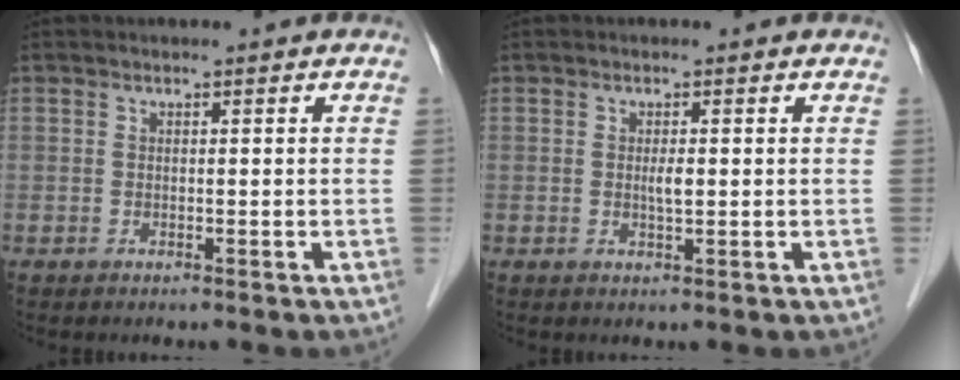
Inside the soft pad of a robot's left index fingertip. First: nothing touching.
{"total": 1.6, "force": [0.1, 0.3, 1.5], "torque": [-0.030, 0.000, 0.002]}